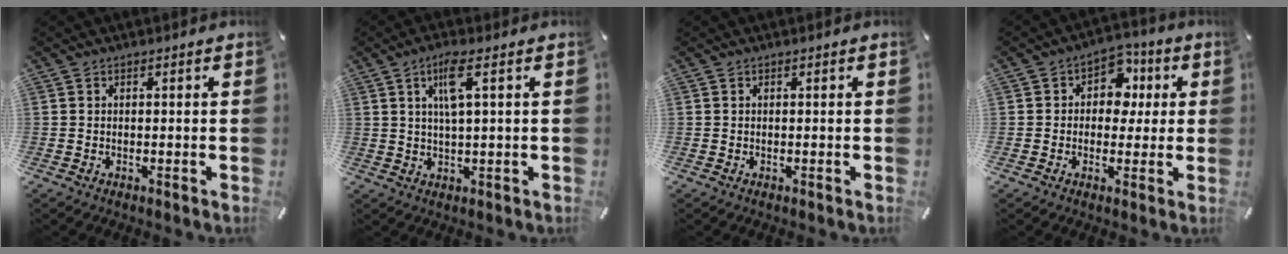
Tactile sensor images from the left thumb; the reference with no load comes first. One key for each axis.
{"total": 6.4, "fx": 2.4, "fy": 1.0, "fz": 5.8, "tx": -0.120, "ty": 0.004, "tz": 0.038}
{"total": 0.0}
{"total": 8.2, "fx": 1.0, "fy": 6.8, "fz": 4.5, "tx": -0.051, "ty": 0.002, "tz": 0.011}